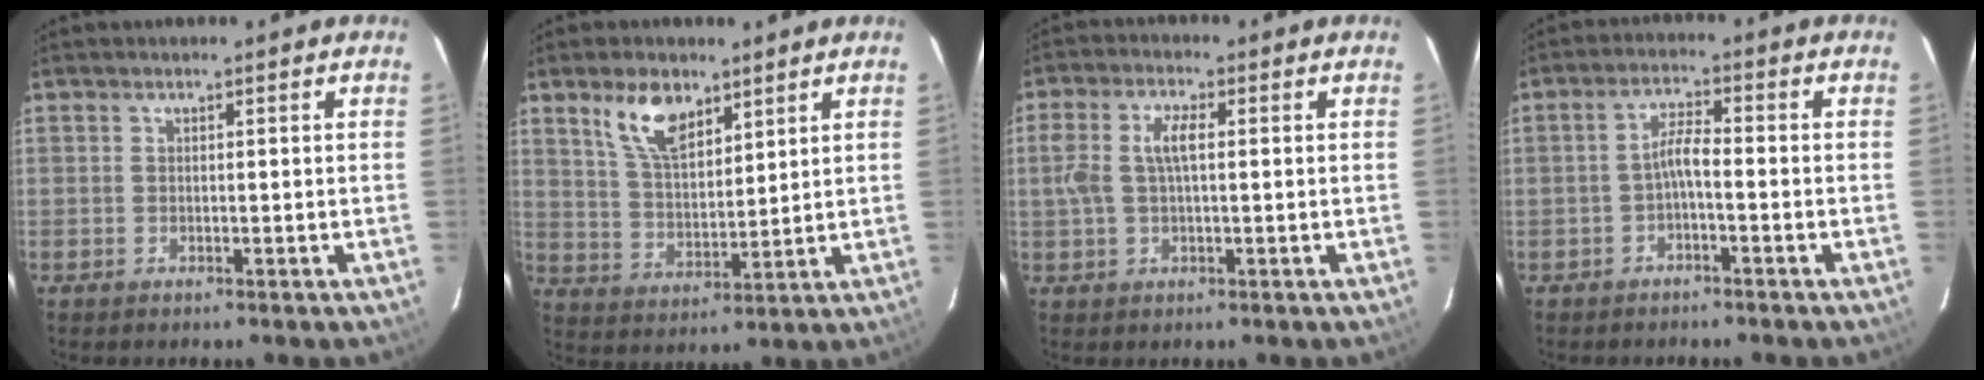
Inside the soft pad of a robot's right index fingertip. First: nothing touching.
{"total": 9.5, "force": [5.9, 4.6, 5.9], "torque": [-0.107, 0.010, 0.119]}
{"total": 6.0, "force": [0.6, 2.4, 5.5], "torque": [-0.113, 0.010, 0.013]}
{"total": 3.2, "force": [-1.5, 0.5, 2.7], "torque": [-0.058, 0.010, -0.029]}